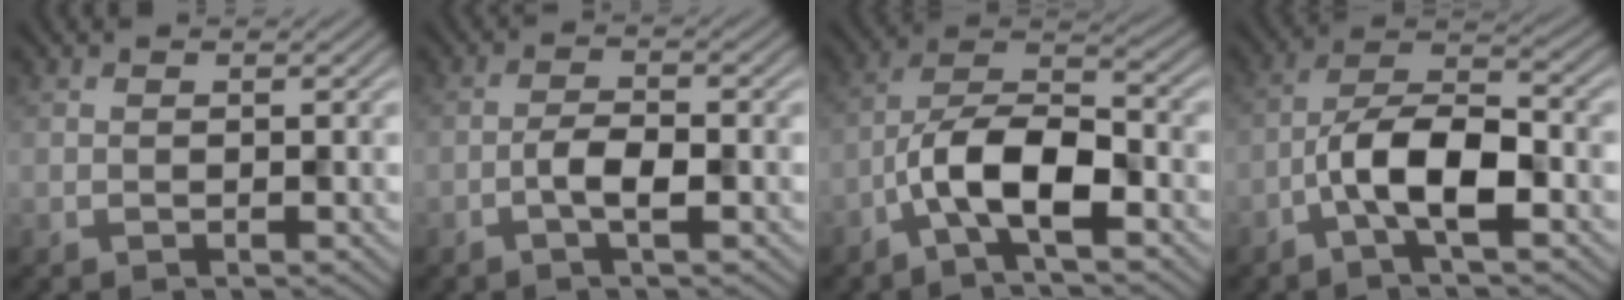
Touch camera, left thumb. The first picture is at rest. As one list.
[{"total": 3.1, "force": [-1.3, 0.9, 2.7], "torque": [-0.054, 0.006, -0.031]}, {"total": 8.7, "force": [-3.9, 3.2, 7.1], "torque": [-0.130, 0.014, -0.087]}, {"total": 8.1, "force": [-3.2, 2.8, 6.9], "torque": [-0.126, 0.016, -0.071]}]